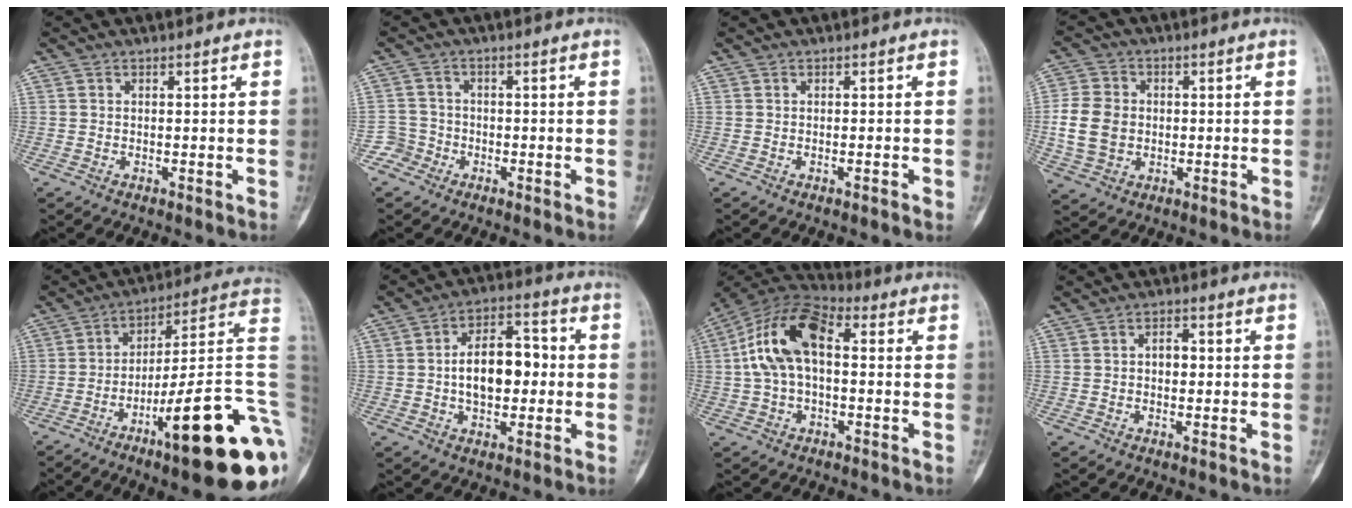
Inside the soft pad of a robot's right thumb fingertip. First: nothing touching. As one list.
[{"total": 3.4, "force": [-2.0, 2.7, -0.5], "torque": [0.028, 0.017, -0.046]}, {"total": 0.6, "force": [-0.3, 0.3, 0.5], "torque": [-0.009, 0.001, -0.003]}, {"total": 9.2, "force": [-0.6, 7.3, 5.5], "torque": [-0.100, 0.008, -0.011]}, {"total": 25.4, "force": [-9.1, 4.9, 23.2], "torque": [-0.251, 0.058, -0.133]}, {"total": 12.1, "force": [-0.4, 7.2, 9.7], "torque": [-0.128, 0.032, -0.011]}, {"total": 13.9, "force": [1.3, 7.7, 11.6], "torque": [-0.221, 0.043, 0.013]}, {"total": 3.0, "force": [0.0, 2.0, 2.2], "torque": [-0.023, 0.014, -0.005]}]